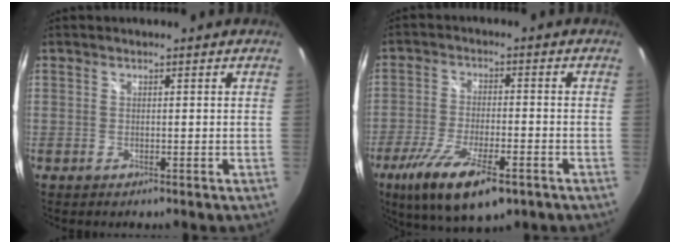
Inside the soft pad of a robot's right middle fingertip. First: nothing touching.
{"total": 14.4, "force": [-8.5, 4.4, 10.8], "torque": [-0.222, -0.046, -0.149]}